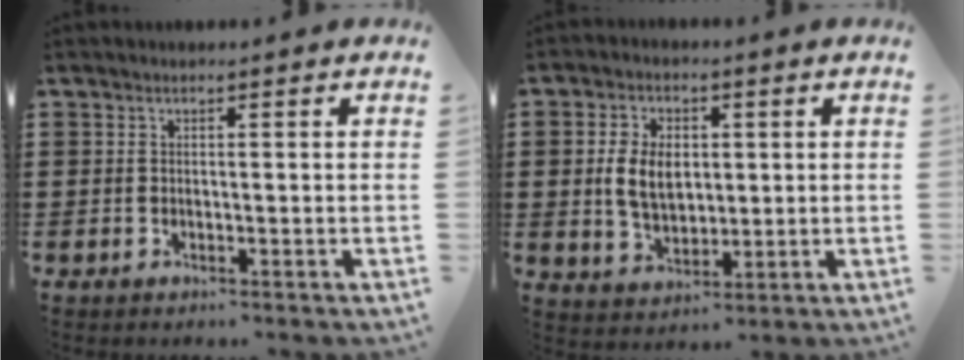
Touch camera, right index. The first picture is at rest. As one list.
[{"total": 6.4, "force": [0.5, 4.3, 4.8], "torque": [-0.113, 0.004, 0.000]}]